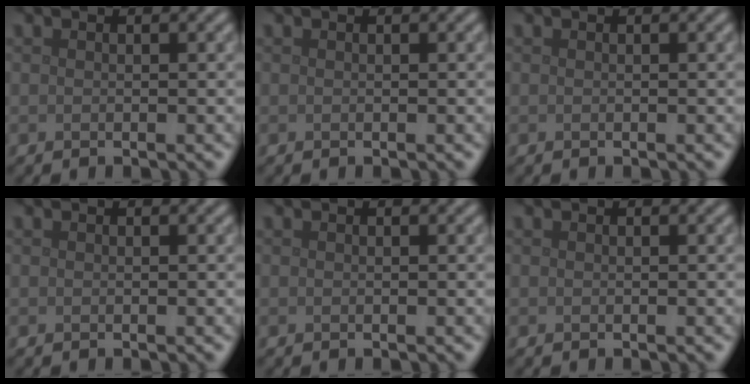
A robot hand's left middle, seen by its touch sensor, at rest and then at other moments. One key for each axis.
{"total": 0.0}
{"total": 0.0}
{"total": 0.0}
{"total": 0.0}
{"total": 0.0}